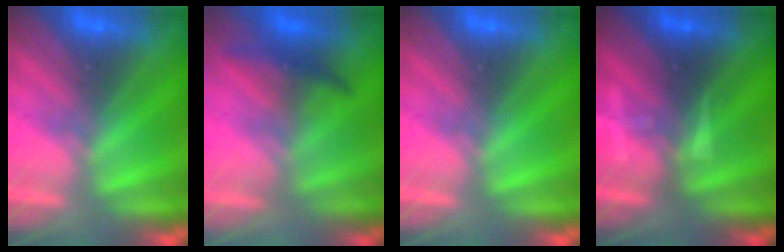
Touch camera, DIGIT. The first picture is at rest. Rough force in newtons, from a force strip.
{"total": 1.3}
{"total": 0.0}
{"total": 3.3}